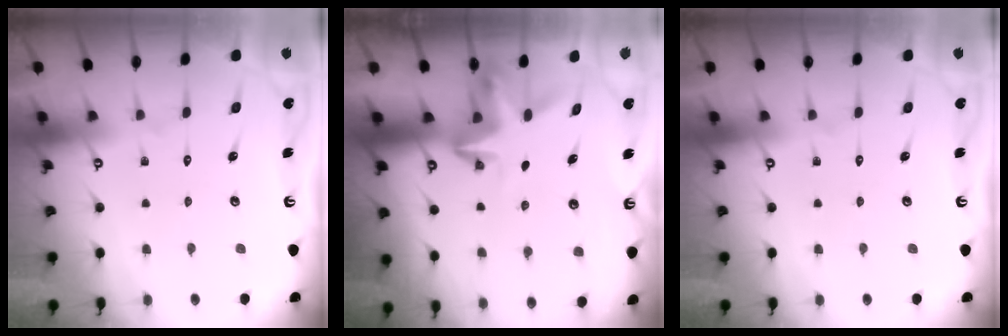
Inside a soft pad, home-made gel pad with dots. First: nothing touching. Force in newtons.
{"total": 3.7, "press": 3.7, "slide": 0.4}
{"total": 0.0}